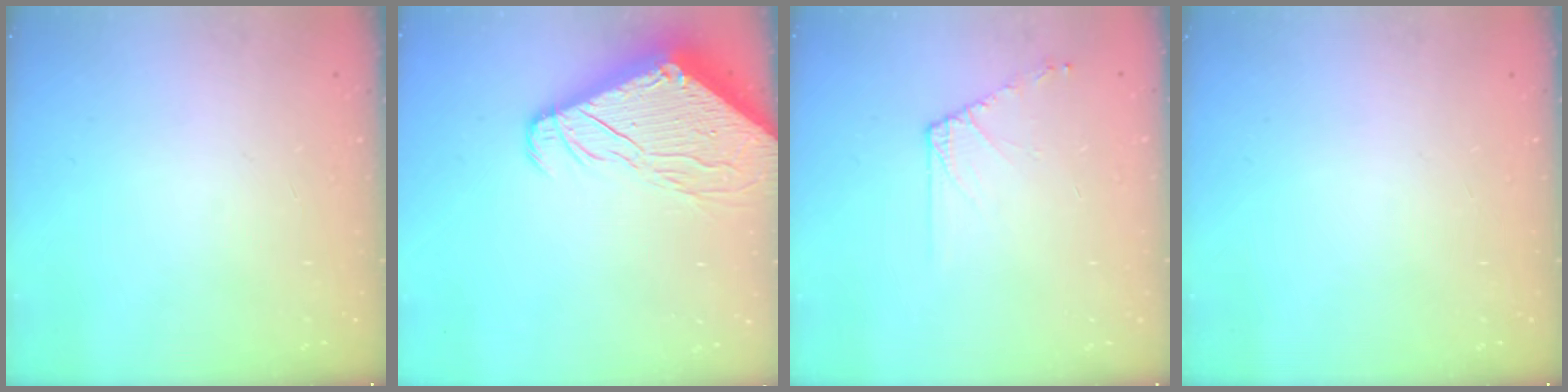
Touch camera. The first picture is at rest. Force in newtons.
{"total": 10.5, "press": 10.4, "slide": 1.2}
{"total": 6.5, "press": 6.4, "slide": 1.1}
{"total": 0.0}